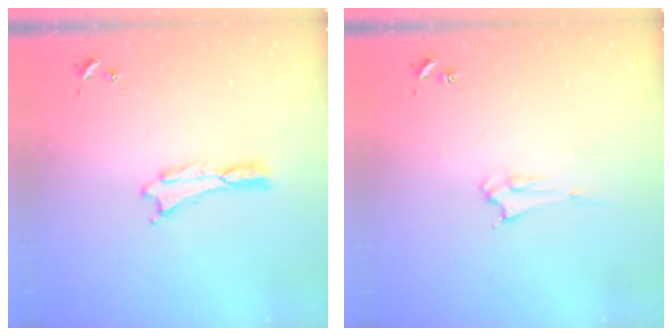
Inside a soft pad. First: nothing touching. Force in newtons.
{"total": 1.6, "press": 1.6, "slide": 0.2}